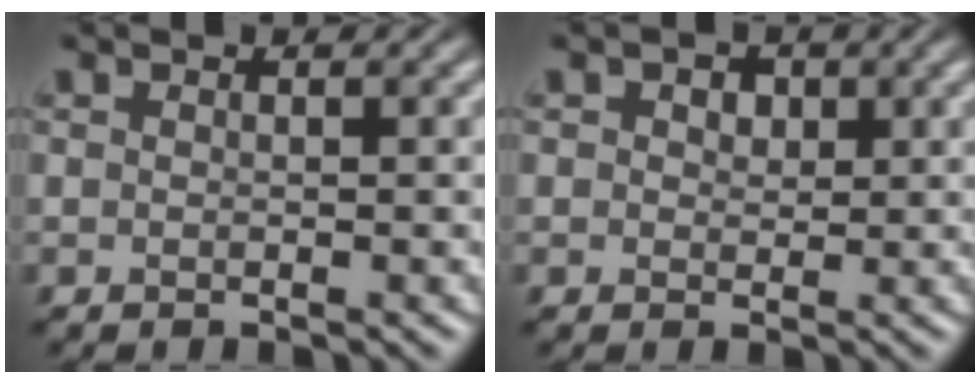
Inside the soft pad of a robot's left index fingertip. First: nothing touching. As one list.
[{"total": 2.0, "force": [0.9, 1.4, 1.1], "torque": [-0.014, 0.001, 0.007]}]